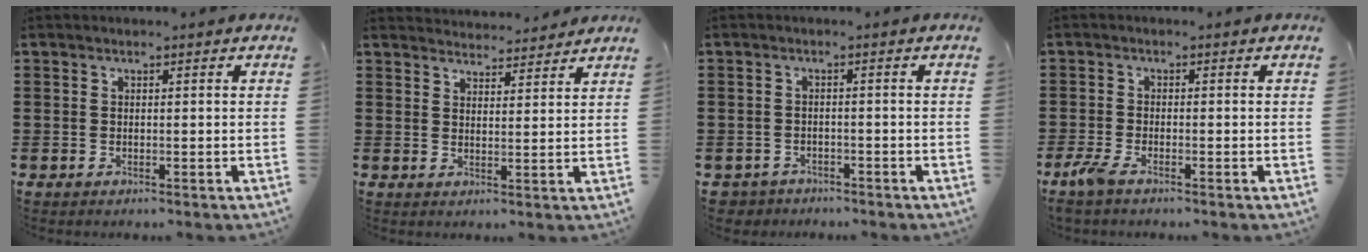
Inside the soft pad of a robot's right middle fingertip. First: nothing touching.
{"total": 3.3, "force": [3.2, 0.0, -0.6], "torque": [0.002, -0.015, 0.061]}
{"total": 2.0, "force": [-1.8, 0.6, -0.2], "torque": [-0.005, 0.000, -0.043]}
{"total": 2.7, "force": [-1.8, 0.6, 2.0], "torque": [-0.054, -0.004, -0.040]}